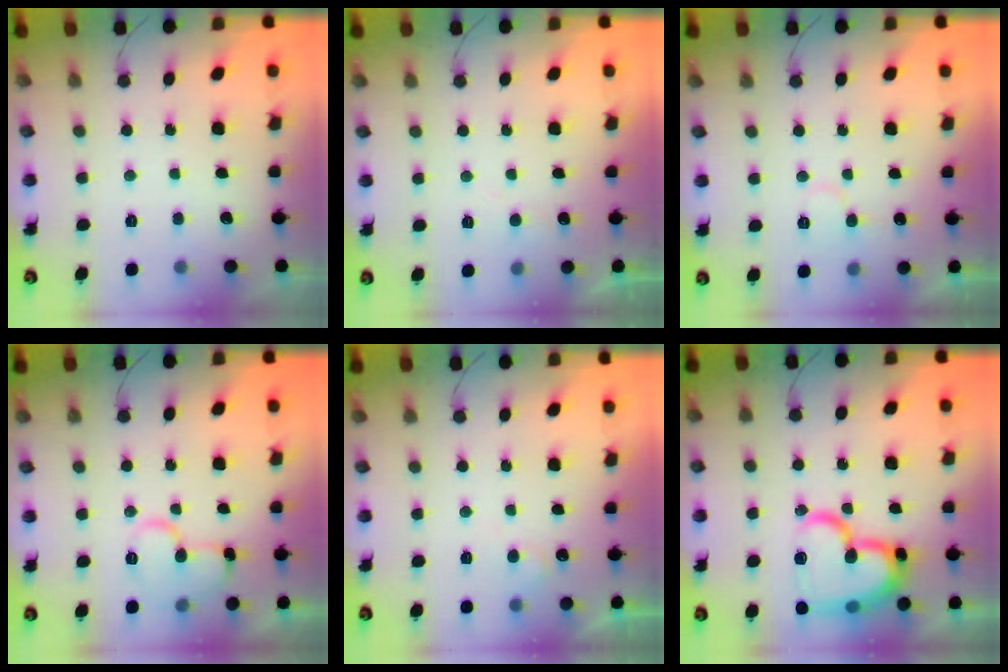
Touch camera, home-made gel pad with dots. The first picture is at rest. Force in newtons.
{"total": 4.0, "press": 4.0, "slide": 0.5}
{"total": 6.7, "press": 6.6, "slide": 0.6}
{"total": 10.5, "press": 10.5, "slide": 1.1}
{"total": 4.1, "press": 4.1, "slide": 0.4}
{"total": 24.5, "press": 24.4, "slide": 2.5}